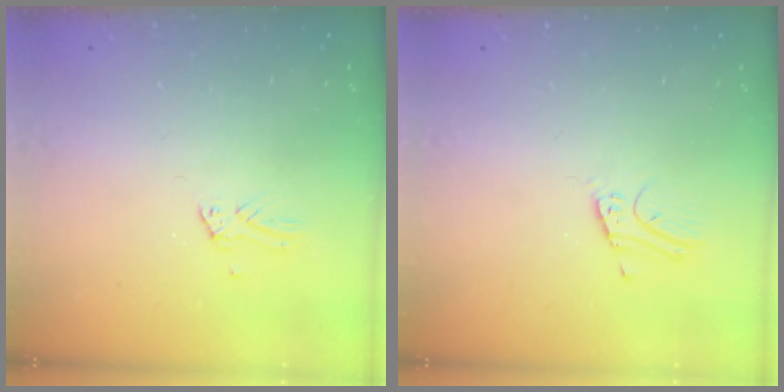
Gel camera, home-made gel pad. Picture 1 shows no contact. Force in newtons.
{"total": 4.3, "press": 4.3, "slide": 0.4}